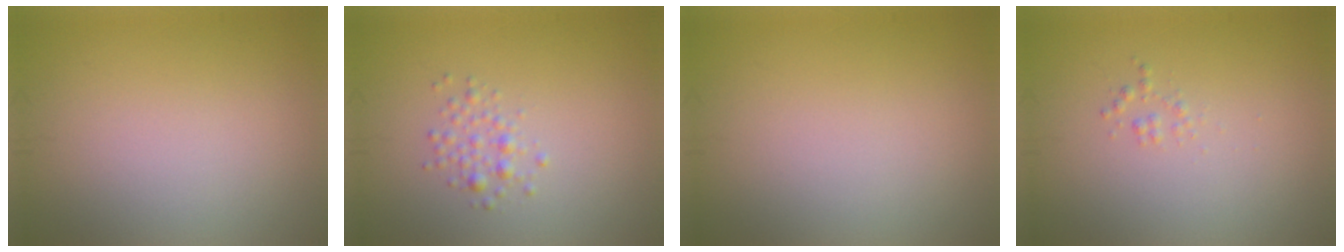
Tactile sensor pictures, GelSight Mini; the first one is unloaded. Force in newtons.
{"total": 1.5, "press": 1.5, "slide": 0.0}
{"total": 0.0}
{"total": 0.7, "press": 0.7, "slide": 0.0}